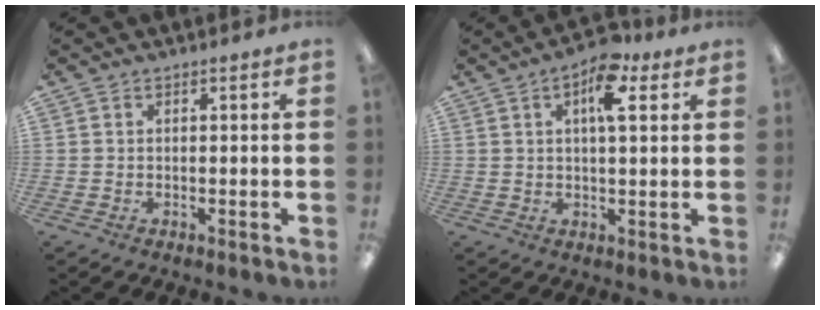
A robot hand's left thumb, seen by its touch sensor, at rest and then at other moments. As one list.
[{"total": 9.2, "force": [4.3, 3.8, 7.2], "torque": [-0.100, -0.010, 0.066]}]